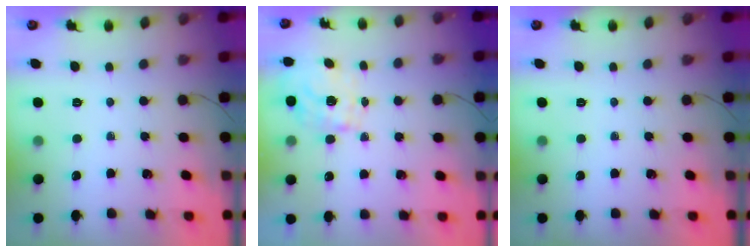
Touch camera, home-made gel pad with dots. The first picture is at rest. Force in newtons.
{"total": 1.3, "press": 1.1, "slide": 0.6}
{"total": 0.0}